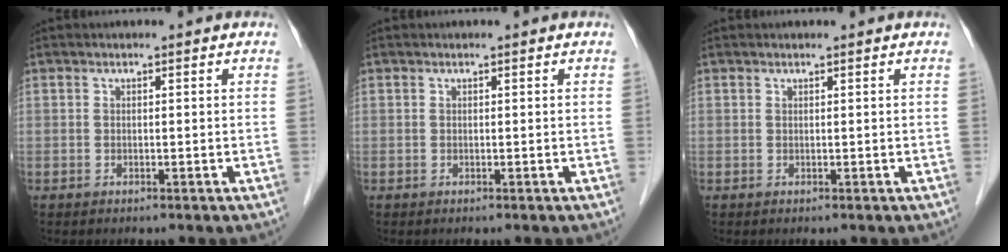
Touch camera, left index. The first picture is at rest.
{"total": 0.0}
{"total": 0.0}